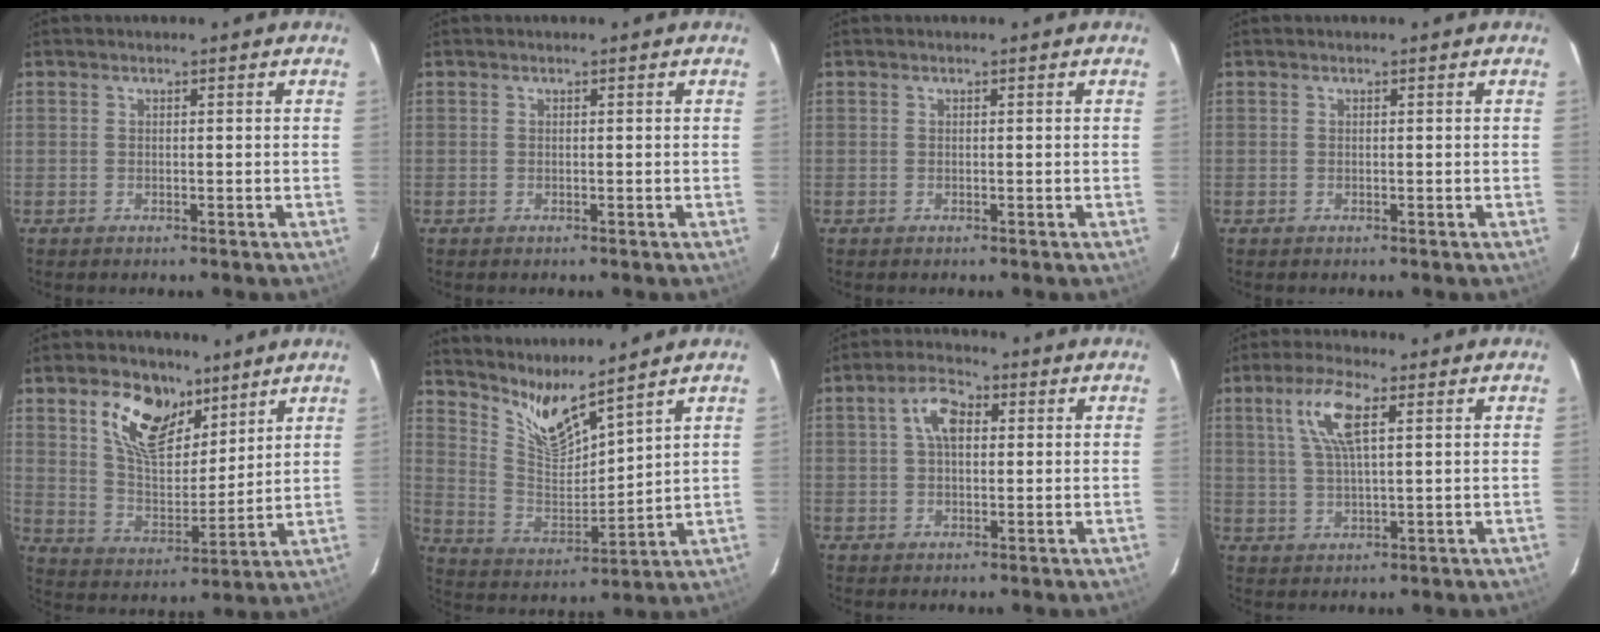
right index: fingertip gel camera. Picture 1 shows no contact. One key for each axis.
{"total": 0.0}
{"total": 0.0}
{"total": 0.0}
{"total": 13.9, "fx": 8.0, "fy": 7.5, "fz": 8.5, "tx": -0.153, "ty": 0.012, "tz": 0.148}
{"total": 9.7, "fx": 8.6, "fy": 0.4, "fz": 4.5, "tx": -0.091, "ty": -0.025, "tz": 0.172}
{"total": 5.8, "fx": 1.3, "fy": 3.4, "fz": 4.6, "tx": -0.085, "ty": 0.020, "tz": 0.025}
{"total": 7.8, "fx": 3.0, "fy": 1.9, "fz": 7.0, "tx": -0.140, "ty": 0.010, "tz": 0.059}